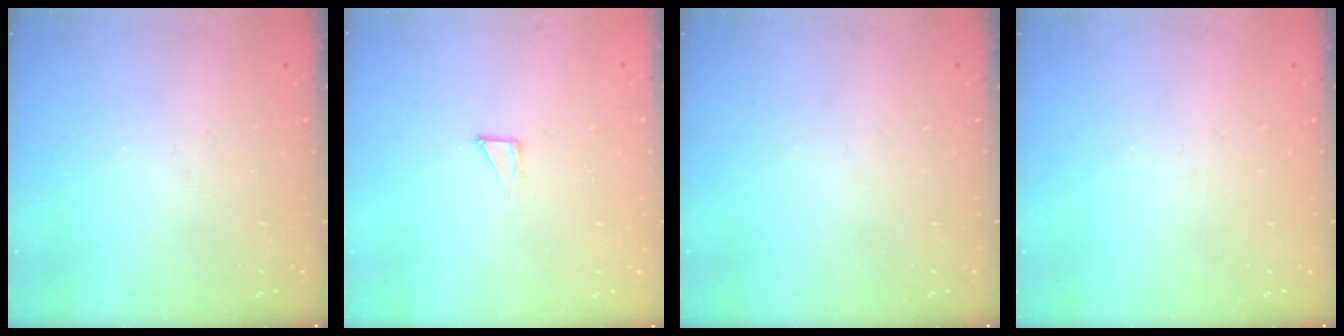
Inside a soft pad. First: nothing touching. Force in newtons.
{"total": 3.0, "press": 3.0, "slide": 0.3}
{"total": 0.0}
{"total": 0.0}